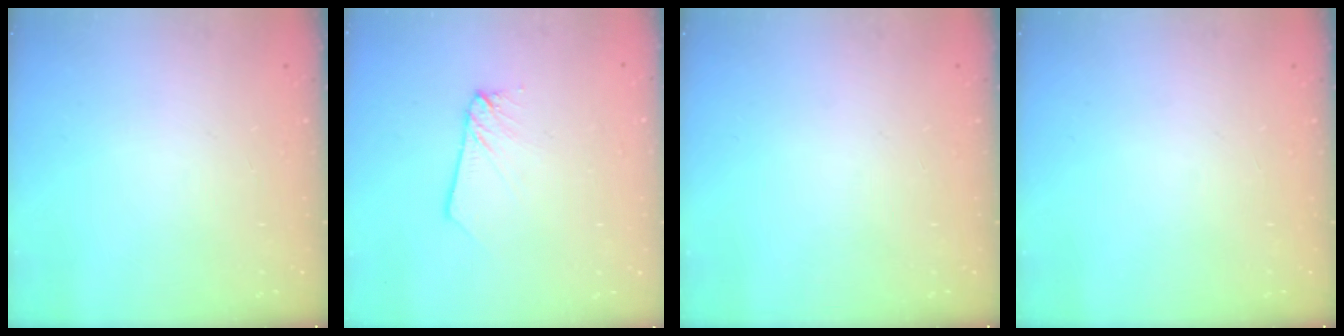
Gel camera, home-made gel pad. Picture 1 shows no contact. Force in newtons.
{"total": 2.2, "press": 2.2, "slide": 0.1}
{"total": 0.0}
{"total": 0.0}